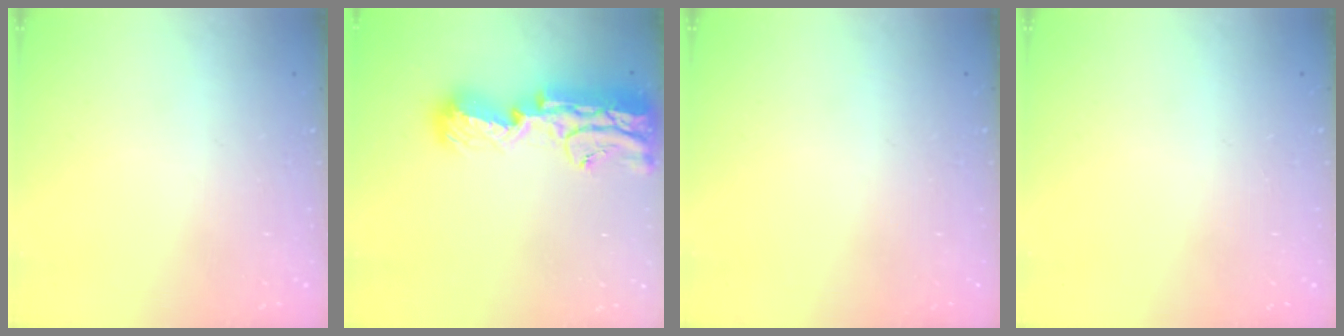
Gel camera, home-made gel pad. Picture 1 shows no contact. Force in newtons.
{"total": 19.3, "press": 18.4, "slide": 5.6}
{"total": 0.0}
{"total": 0.0}